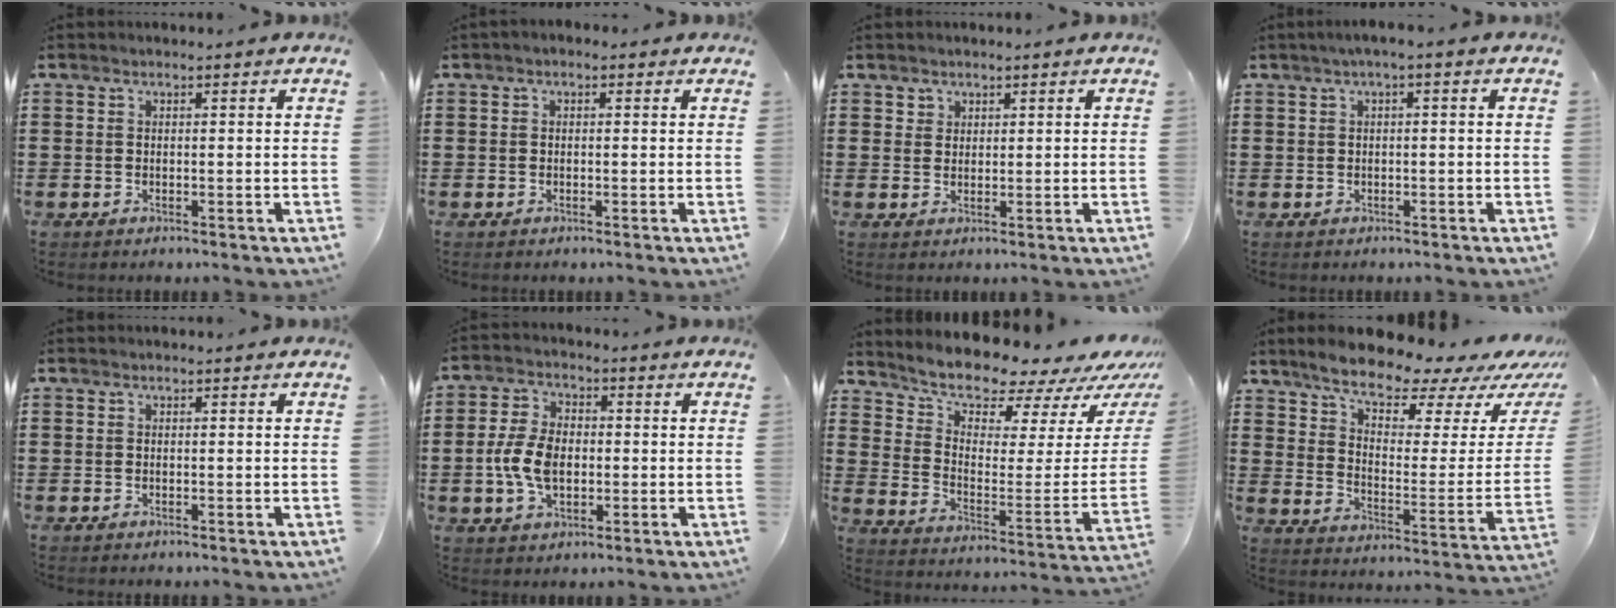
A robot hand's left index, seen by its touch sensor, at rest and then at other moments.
{"total": 0.7, "force": [-0.3, 0.4, 0.5], "torque": [-0.009, 0.001, -0.007]}
{"total": 1.5, "force": [1.1, 1.0, 0.1], "torque": [-0.005, 0.003, 0.023]}
{"total": 1.5, "force": [-0.4, 0.2, 1.4], "torque": [-0.020, -0.002, -0.008]}
{"total": 0.0}
{"total": 7.3, "force": [-1.0, 4.7, 5.5], "torque": [-0.137, 0.005, -0.026]}
{"total": 8.2, "force": [8.0, 1.6, 1.2], "torque": [-0.042, -0.089, 0.130]}
{"total": 10.3, "force": [9.0, 2.3, 4.4], "torque": [-0.104, -0.059, 0.151]}